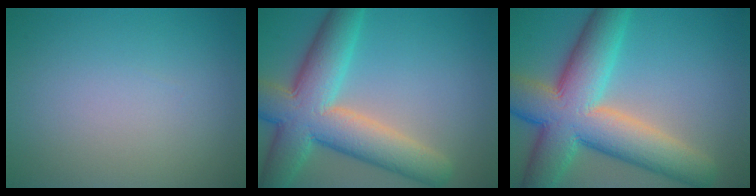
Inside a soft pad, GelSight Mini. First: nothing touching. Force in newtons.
{"total": 10.2, "press": 10.2, "slide": 0.6}
{"total": 12.2, "press": 12.2, "slide": 0.5}